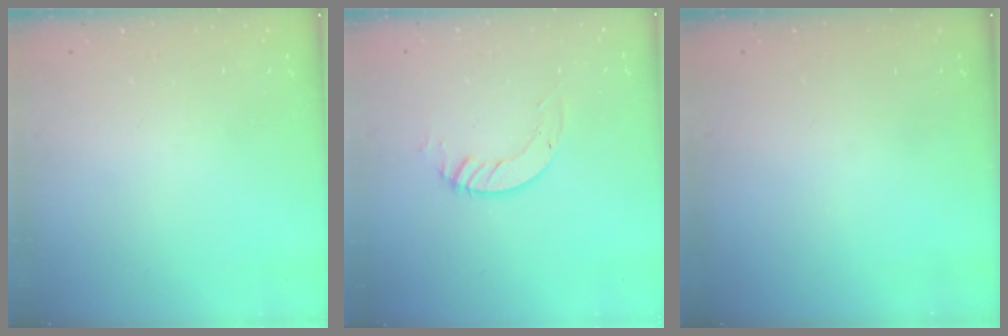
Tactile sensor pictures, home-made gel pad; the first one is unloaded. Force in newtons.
{"total": 3.8, "press": 3.8, "slide": 0.5}
{"total": 0.0}